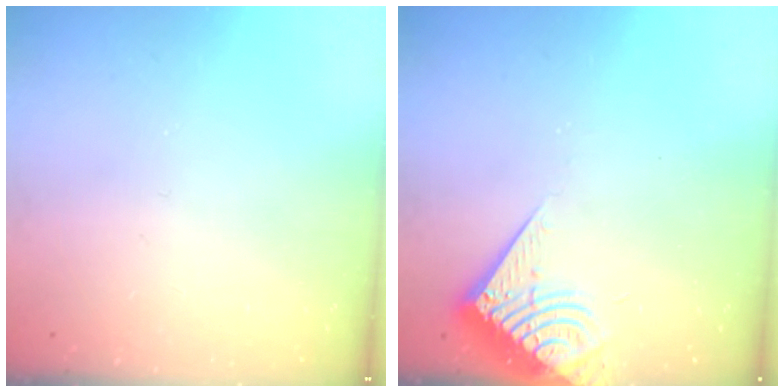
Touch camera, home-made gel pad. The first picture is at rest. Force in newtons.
{"total": 9.5, "press": 9.5, "slide": 0.8}